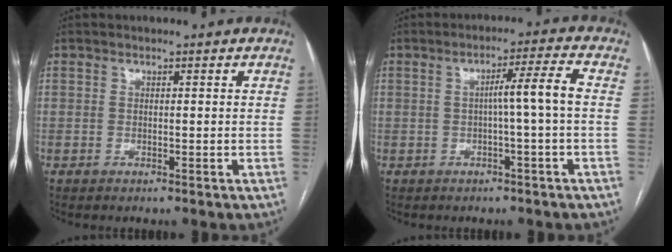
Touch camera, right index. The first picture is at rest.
{"total": 5.5, "force": [-0.3, -1.1, 5.3], "torque": [-0.083, 0.013, -0.003]}